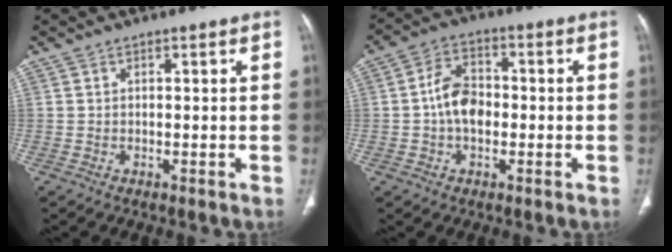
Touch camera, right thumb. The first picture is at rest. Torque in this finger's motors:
{"motor_torque": [2.50, 2.23, 1.11, -0.71, 0.14]}